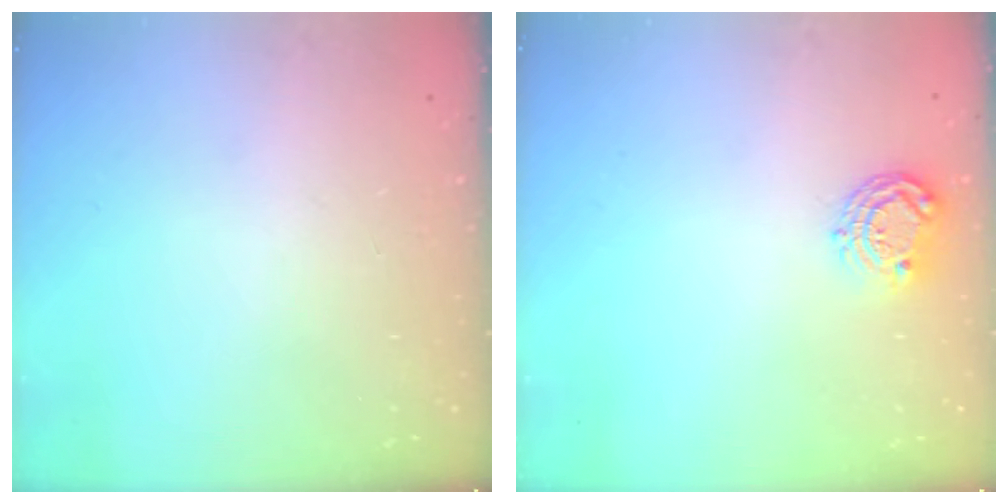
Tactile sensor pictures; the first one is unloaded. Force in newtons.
{"total": 7.4, "press": 7.4, "slide": 0.2}